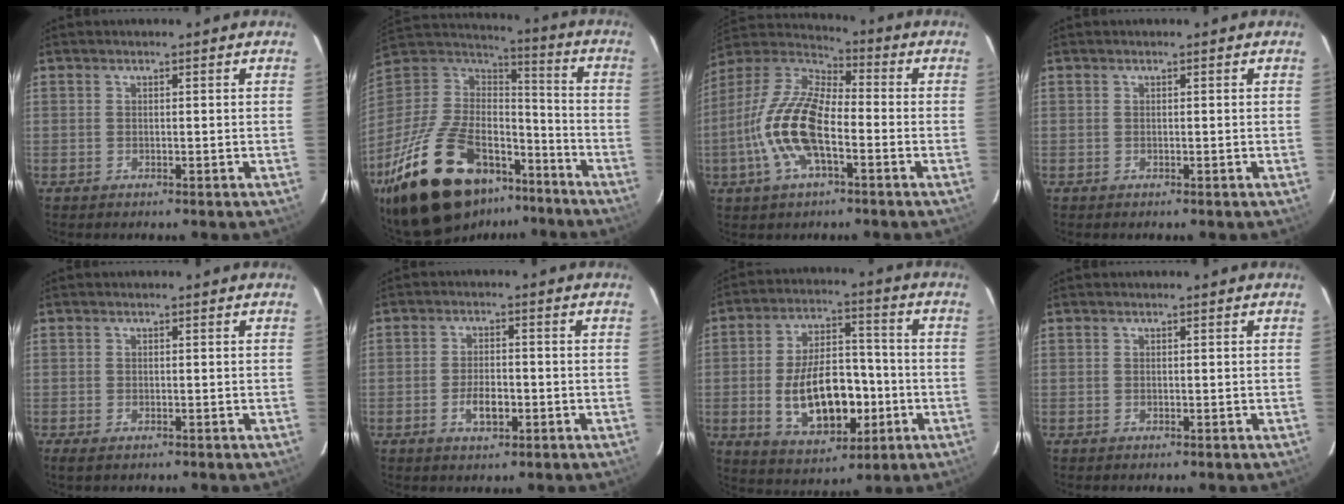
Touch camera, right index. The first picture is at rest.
{"total": 30.8, "force": [-19.8, 15.6, 17.6], "torque": [-0.352, 0.000, -0.305]}
{"total": 16.0, "force": [-4.5, 6.5, 13.9], "torque": [-0.288, 0.001, -0.094]}
{"total": 0.0}
{"total": 1.9, "force": [-1.2, 0.8, 1.3], "torque": [-0.025, -0.009, -0.020]}
{"total": 4.8, "force": [-1.8, 2.2, 3.9], "torque": [-0.078, 0.000, -0.028]}
{"total": 16.0, "force": [-3.7, 8.6, 13.0], "torque": [-0.247, 0.013, -0.039]}
{"total": 0.0}